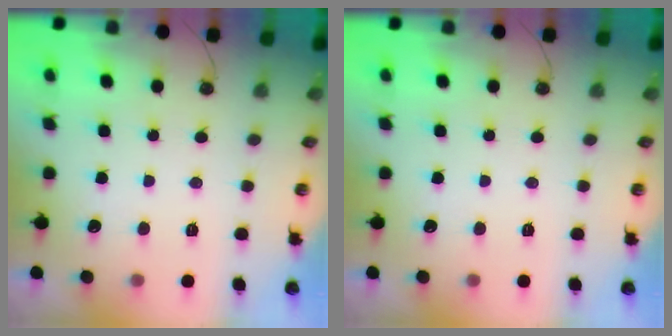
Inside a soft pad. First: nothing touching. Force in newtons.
{"total": 0.0}